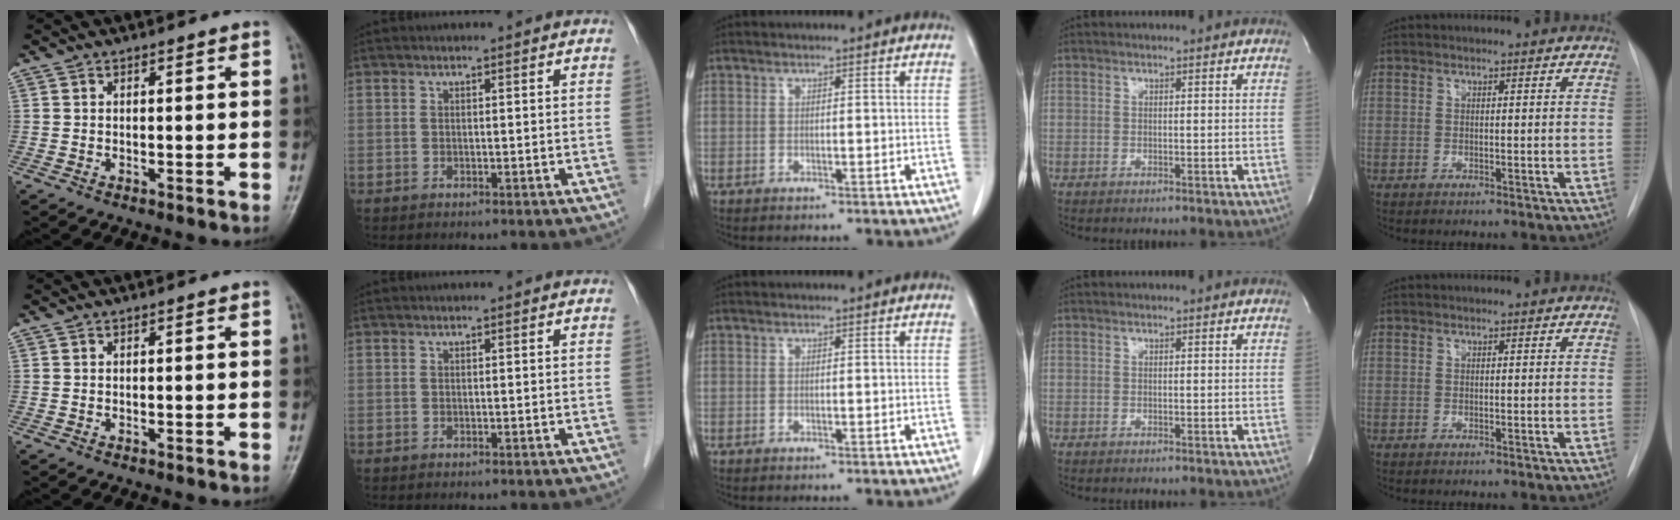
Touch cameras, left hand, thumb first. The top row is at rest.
{}